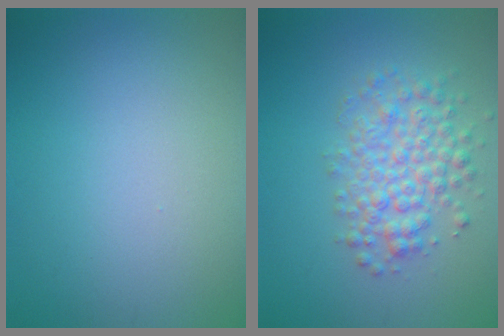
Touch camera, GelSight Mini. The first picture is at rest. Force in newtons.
{"total": 4.3, "press": 4.3, "slide": 0.1}